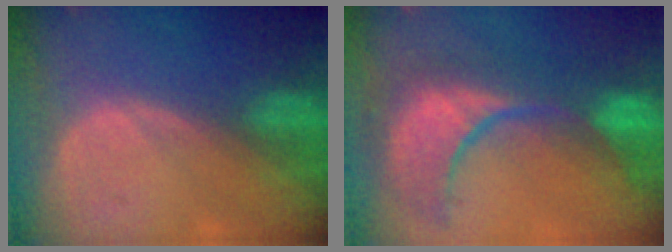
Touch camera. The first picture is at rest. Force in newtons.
{"total": 11.8, "press": 10.8, "slide": 4.8}